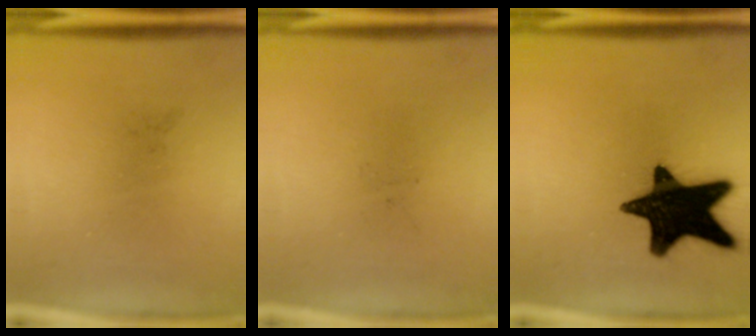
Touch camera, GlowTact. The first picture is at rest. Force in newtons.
{"total": 0.0}
{"total": 18.9}